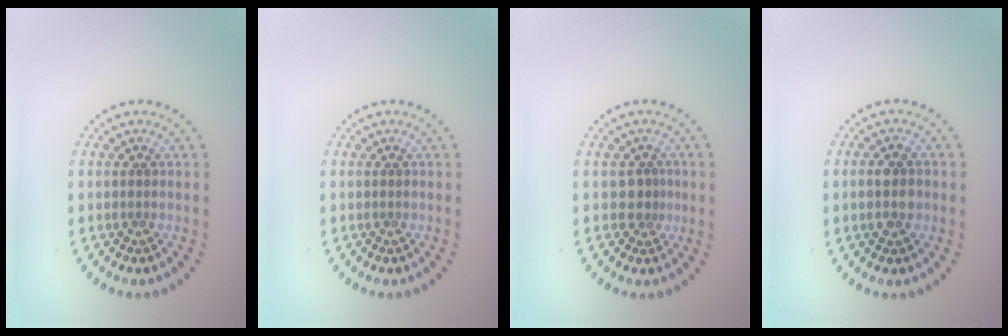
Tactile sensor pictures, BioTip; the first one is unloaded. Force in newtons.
{"total": 0.0}
{"total": 1.5, "press": 1.0, "slide": 1.1}
{"total": 2.5, "press": 2.4, "slide": 0.5}